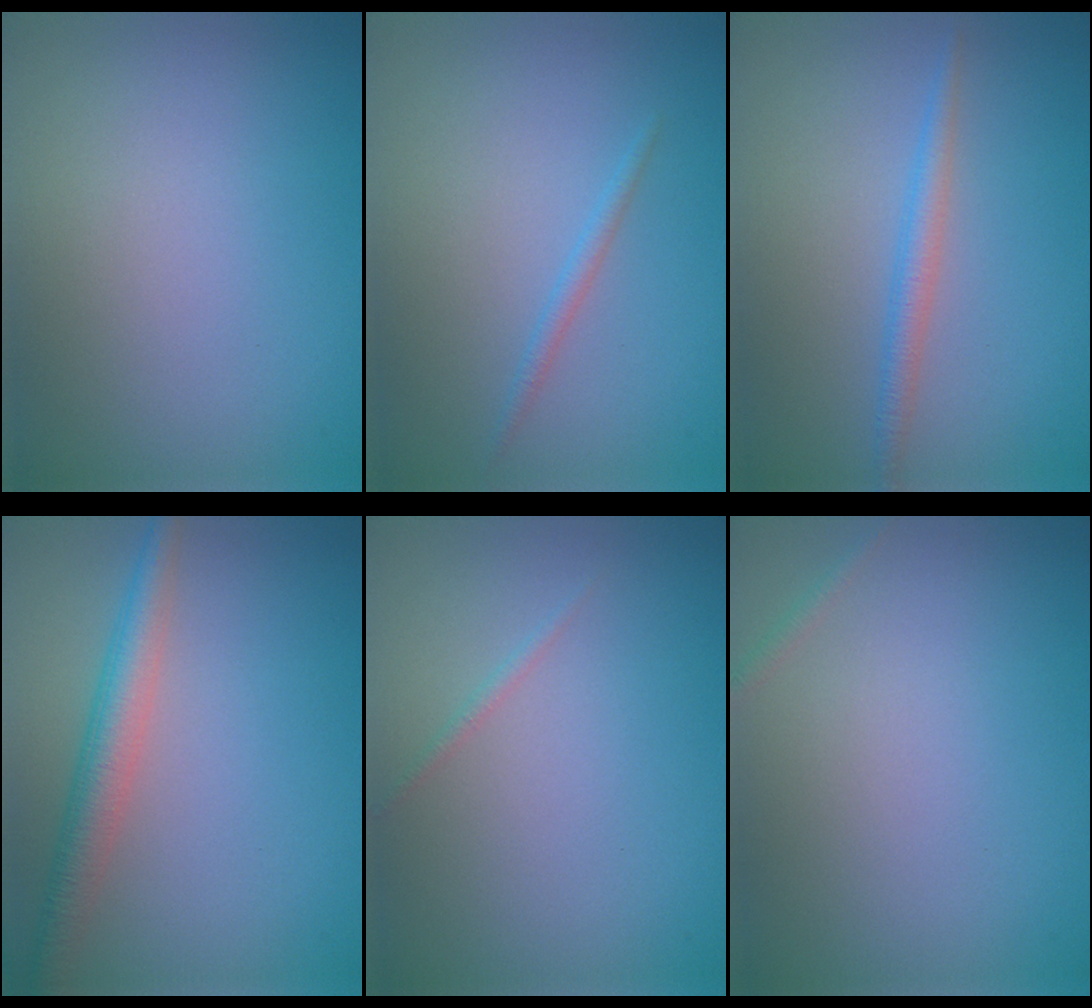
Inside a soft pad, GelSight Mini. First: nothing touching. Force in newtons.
{"total": 1.0, "press": 1.0, "slide": 0.0}
{"total": 1.9, "press": 1.9, "slide": 0.0}
{"total": 3.6, "press": 3.6, "slide": 0.1}
{"total": 0.5, "press": 0.5, "slide": 0.0}
{"total": 0.5, "press": 0.5, "slide": 0.0}